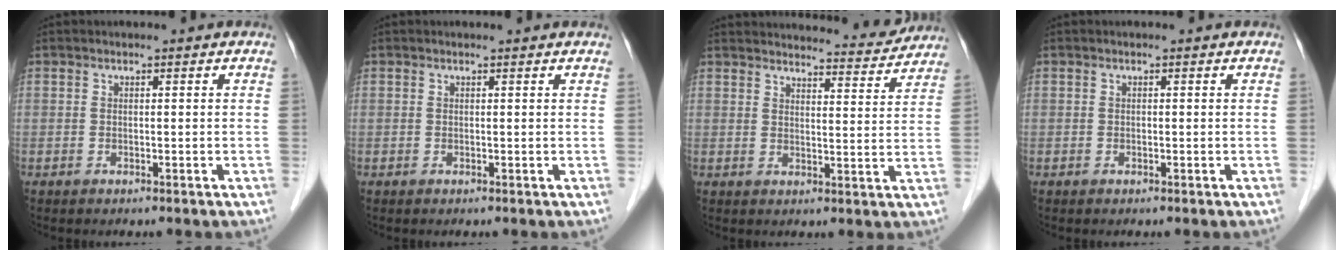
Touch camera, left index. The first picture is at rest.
{"total": 1.2, "force": [1.2, 0.1, 0.2], "torque": [-0.011, 0.004, 0.010]}
{"total": 15.0, "force": [14.6, 2.1, 2.9], "torque": [-0.025, -0.020, 0.167]}
{"total": 0.0}